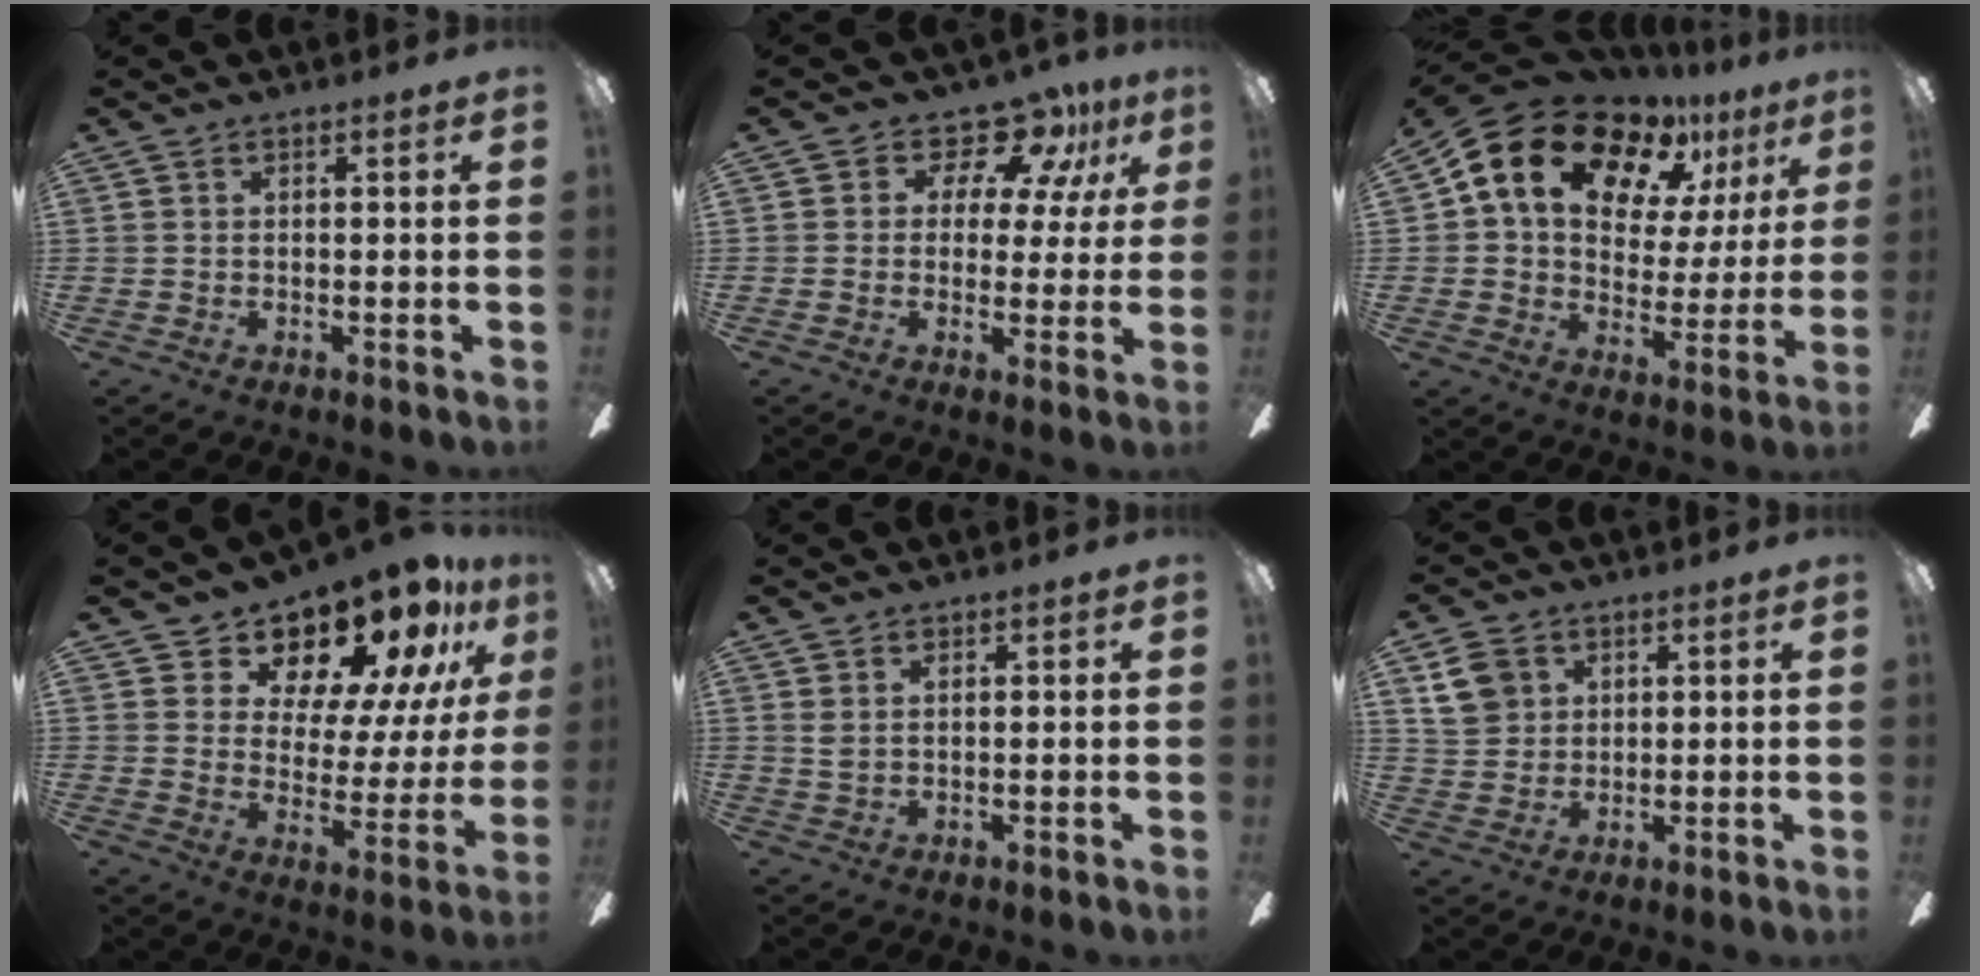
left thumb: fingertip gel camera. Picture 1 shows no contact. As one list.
[{"total": 11.2, "force": [7.8, 6.1, 5.3], "torque": [-0.083, -0.052, 0.141]}, {"total": 17.9, "force": [10.6, 11.2, 9.1], "torque": [-0.167, -0.054, 0.189]}, {"total": 15.7, "force": [12.9, 6.8, 6.0], "torque": [-0.096, -0.107, 0.218]}, {"total": 1.8, "force": [0.8, 0.8, 1.3], "torque": [-0.029, 0.002, 0.015]}, {"total": 7.0, "force": [3.2, 5.5, 2.7], "torque": [-0.047, 0.005, 0.062]}]